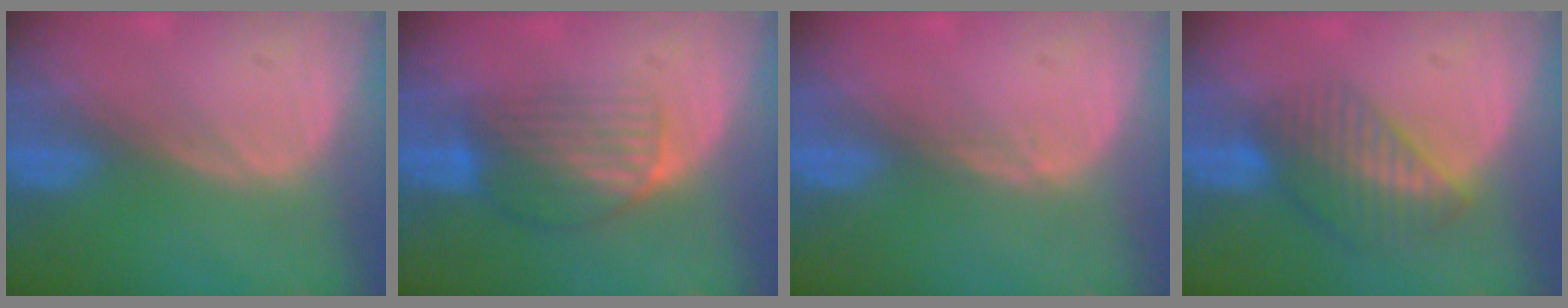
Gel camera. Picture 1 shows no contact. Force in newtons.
{"total": 6.7, "press": 5.9, "slide": 3.1}
{"total": 0.6, "press": 0.4, "slide": 0.4}
{"total": 7.0, "press": 6.1, "slide": 3.5}